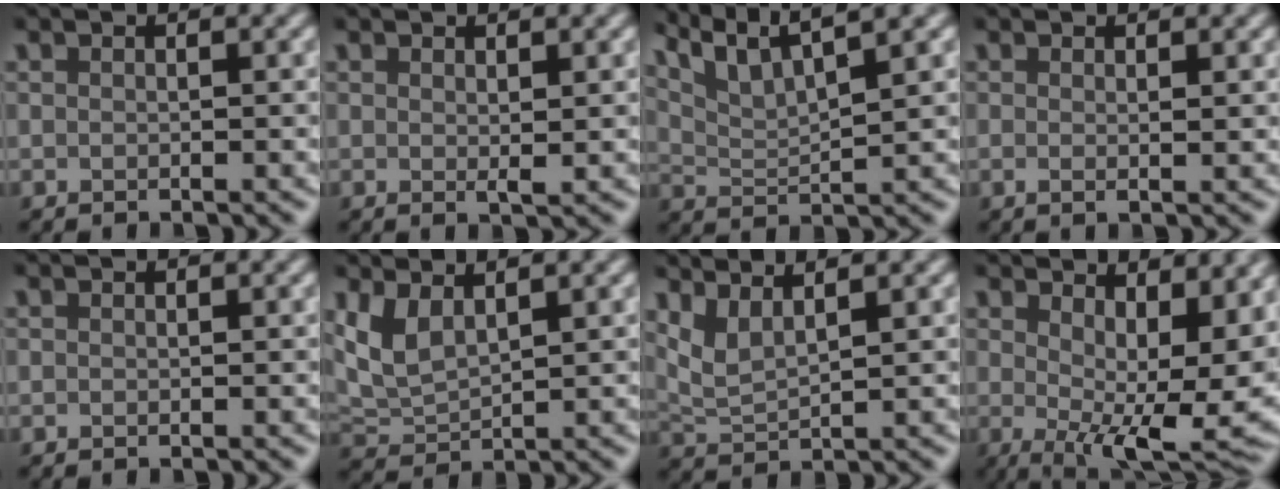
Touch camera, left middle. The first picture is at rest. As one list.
[{"total": 0.8, "force": [0.4, 0.0, 0.7], "torque": [-0.012, -0.003, 0.007]}, {"total": 6.6, "force": [5.2, 1.1, 3.9], "torque": [-0.072, 0.018, 0.082]}, {"total": 1.3, "force": [0.2, 0.3, 1.2], "torque": [-0.016, -0.001, 0.001]}, {"total": 0.0}, {"total": 3.4, "force": [1.6, 1.5, 2.5], "torque": [-0.064, 0.001, 0.036]}, {"total": 2.7, "force": [2.0, 0.5, 1.8], "torque": [-0.042, -0.001, 0.048]}, {"total": 12.2, "force": [2.0, 4.9, 11.0], "torque": [-0.128, -0.015, 0.056]}]